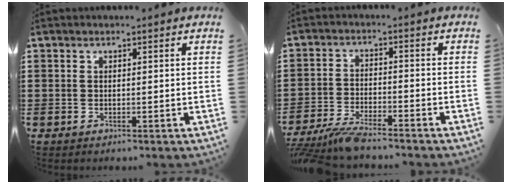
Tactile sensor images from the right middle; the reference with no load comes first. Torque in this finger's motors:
{"motor_torque": [2.14, 0.00, 0.19, 0.17]}